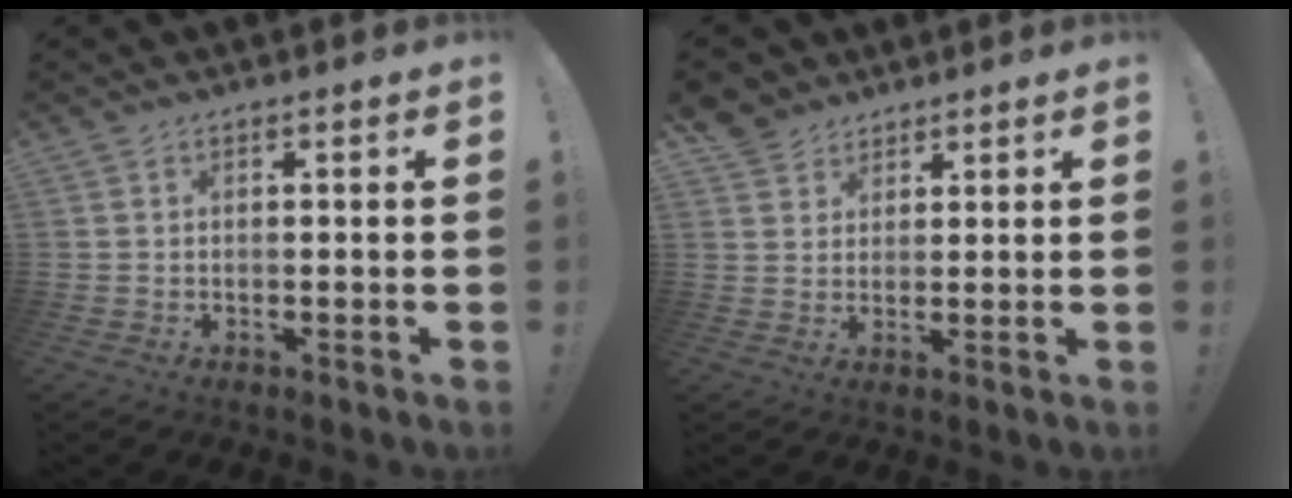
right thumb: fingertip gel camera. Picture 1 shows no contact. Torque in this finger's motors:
{"motor_torque": [-0.44, 0.37, -0.47, 0.40, 0.08]}